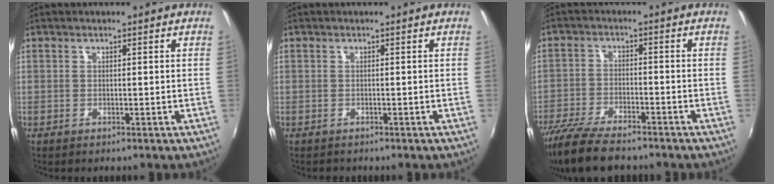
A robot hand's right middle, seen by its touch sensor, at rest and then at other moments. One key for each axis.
{"total": 0.7, "fx": -0.6, "fy": 0.4, "fz": -0.1, "tx": -0.002, "ty": -0.001, "tz": -0.010}
{"total": 13.7, "fx": -11.4, "fy": 3.5, "fz": 6.7, "tx": -0.154, "ty": -0.033, "tz": -0.205}